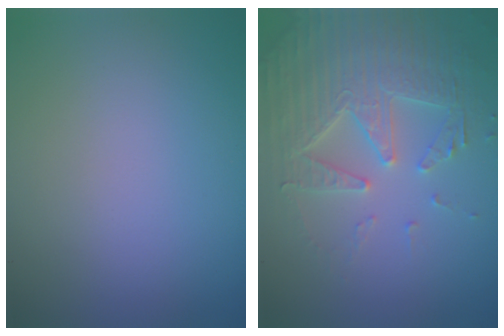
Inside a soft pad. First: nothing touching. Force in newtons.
{"total": 4.8, "press": 4.4, "slide": 2.0}